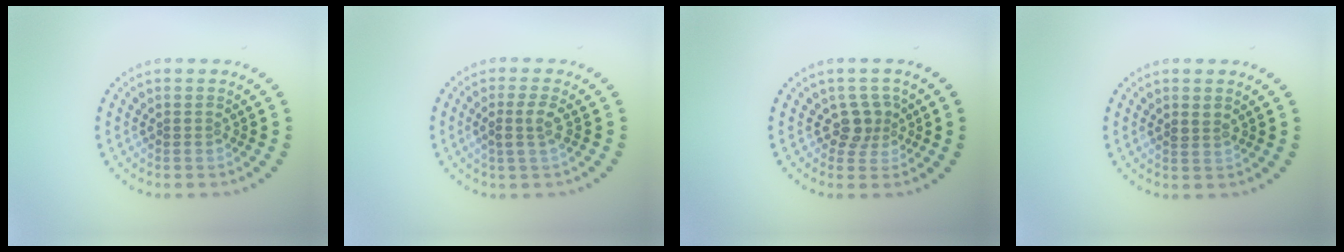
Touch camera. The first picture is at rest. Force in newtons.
{"total": 2.0, "press": 1.6, "slide": 1.2}
{"total": 2.2, "press": 1.8, "slide": 1.4}
{"total": 0.9, "press": 0.8, "slide": 0.4}